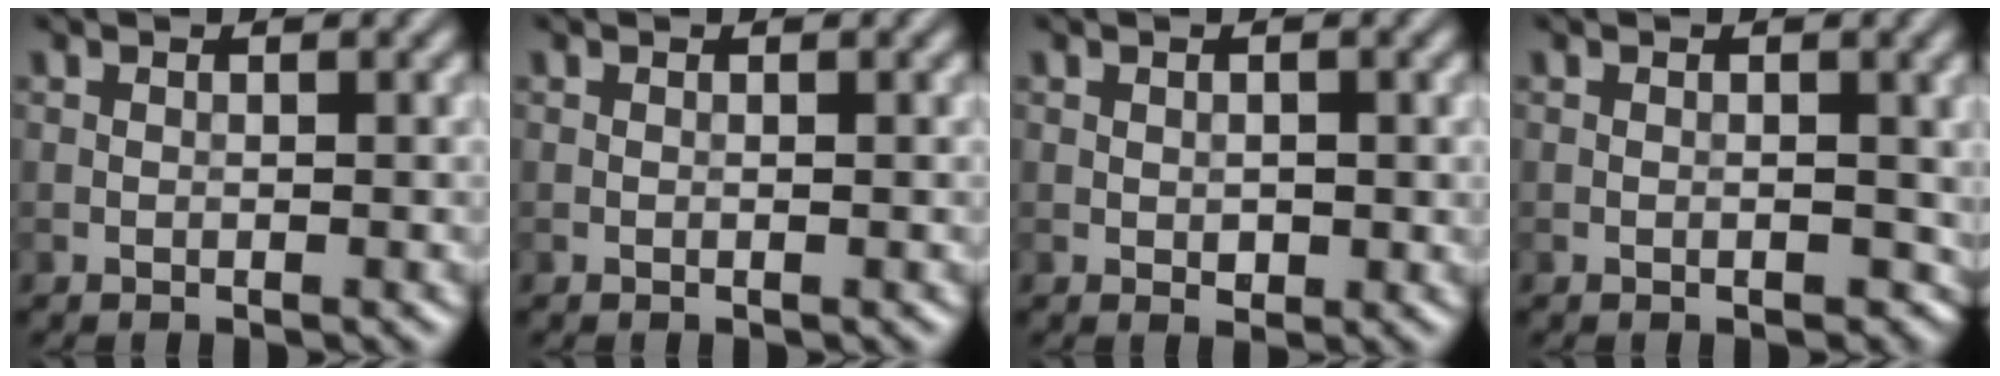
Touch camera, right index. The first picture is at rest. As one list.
[{"total": 0.0}, {"total": 1.1, "force": [0.0, 0.8, 0.8], "torque": [-0.010, -0.002, 0.002]}, {"total": 1.8, "force": [-0.5, 1.1, 1.3], "torque": [-0.018, -0.002, -0.003]}]